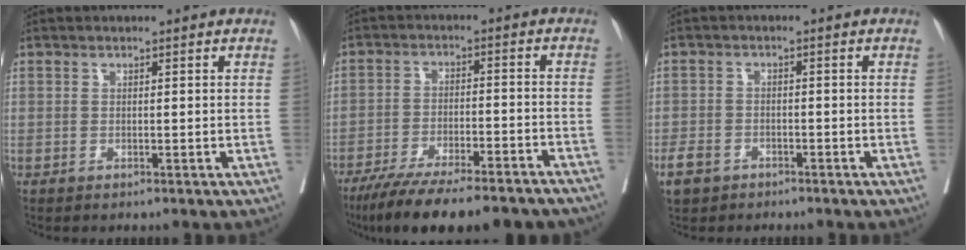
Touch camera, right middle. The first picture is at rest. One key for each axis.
{"total": 20.1, "fx": -16.9, "fy": 3.5, "fz": 10.4, "tx": -0.136, "ty": -0.018, "tz": -0.245}
{"total": 4.1, "fx": -2.9, "fy": 2.6, "fz": 1.2, "tx": -0.033, "ty": -0.001, "tz": -0.051}